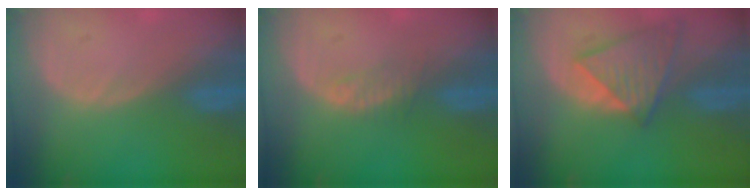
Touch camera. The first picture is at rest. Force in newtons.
{"total": 1.8, "press": 1.8, "slide": 0.1}
{"total": 8.0, "press": 7.2, "slide": 3.6}